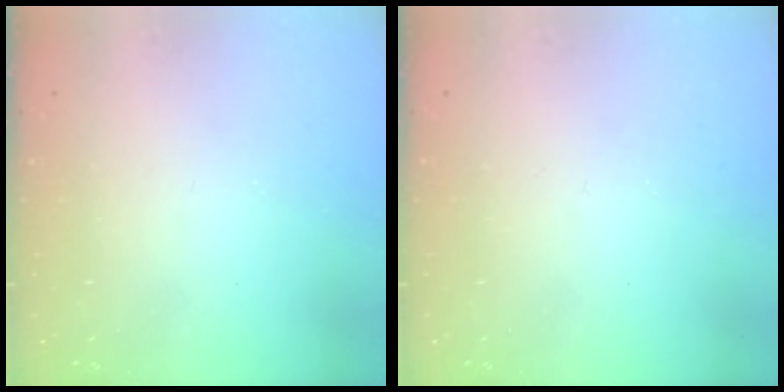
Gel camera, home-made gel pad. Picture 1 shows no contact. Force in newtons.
{"total": 0.0}